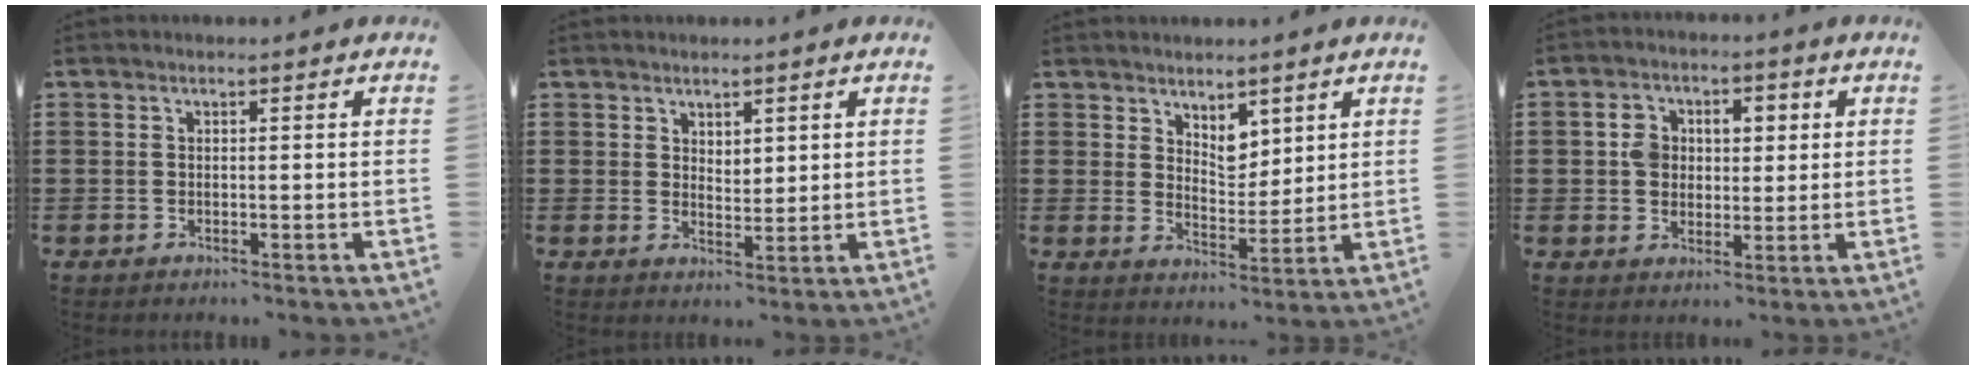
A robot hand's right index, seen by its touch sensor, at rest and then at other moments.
{"total": 2.4, "force": [2.1, 1.1, 0.2], "torque": [-0.009, 0.006, 0.040]}
{"total": 4.6, "force": [3.5, 2.4, 1.9], "torque": [-0.040, -0.006, 0.062]}
{"total": 4.8, "force": [0.4, 4.1, 2.5], "torque": [-0.065, 0.015, 0.003]}